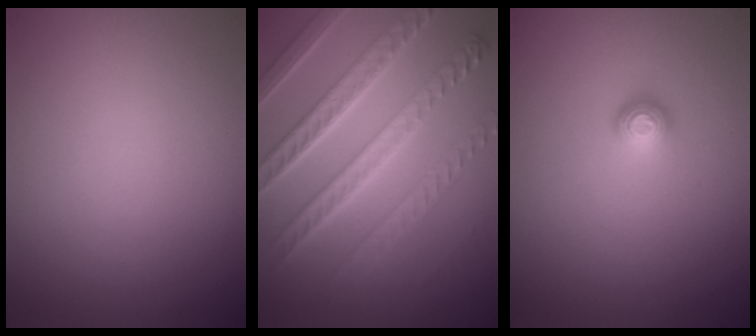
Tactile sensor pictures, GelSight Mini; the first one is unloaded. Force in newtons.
{"total": 8.2, "press": 6.4, "slide": 5.1}
{"total": 1.0, "press": 0.9, "slide": 0.4}